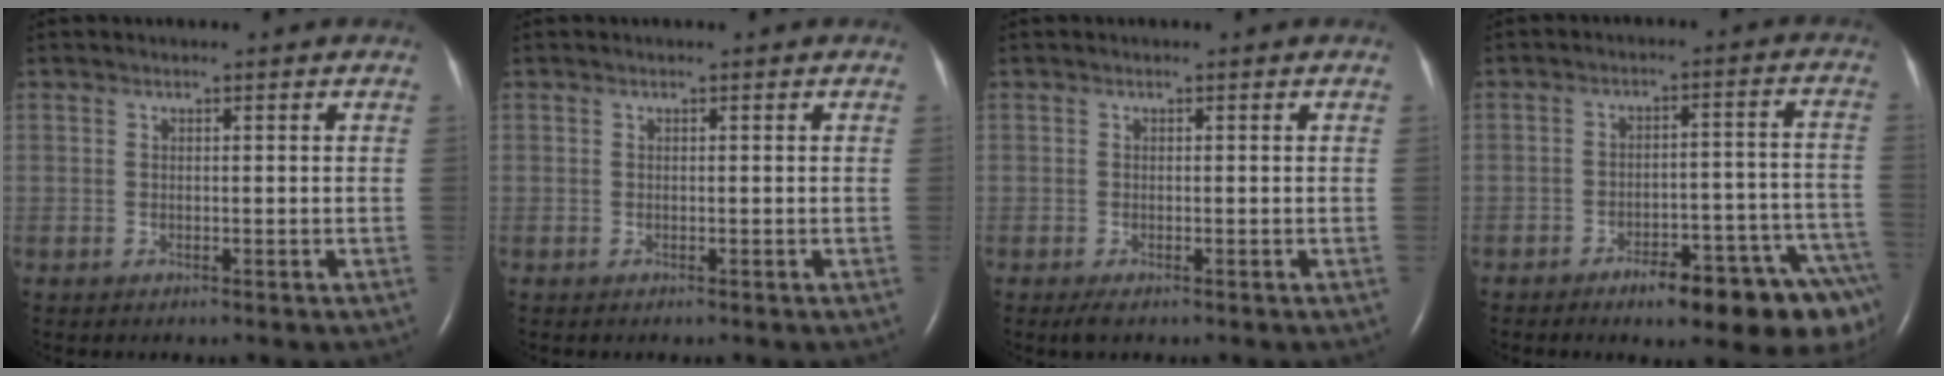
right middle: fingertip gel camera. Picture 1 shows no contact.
{"total": 0.0}
{"total": 1.3, "force": [-0.8, 0.3, 1.0], "torque": [-0.023, -0.005, -0.012]}
{"total": 15.5, "force": [-10.9, 2.9, 10.7], "torque": [-0.057, 0.037, -0.141]}